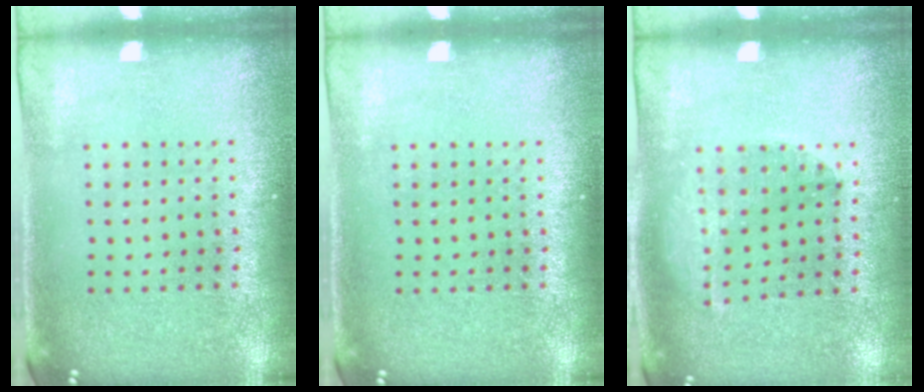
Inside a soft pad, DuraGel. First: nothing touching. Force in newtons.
{"total": 0.0}
{"total": 1.0, "press": 1.0, "slide": 0.2}